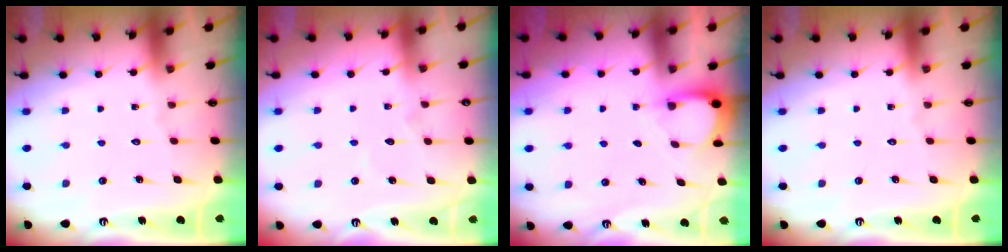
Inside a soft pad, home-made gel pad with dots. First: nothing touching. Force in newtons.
{"total": 3.7, "press": 3.7, "slide": 0.4}
{"total": 3.0, "press": 3.0, "slide": 0.3}
{"total": 0.0}